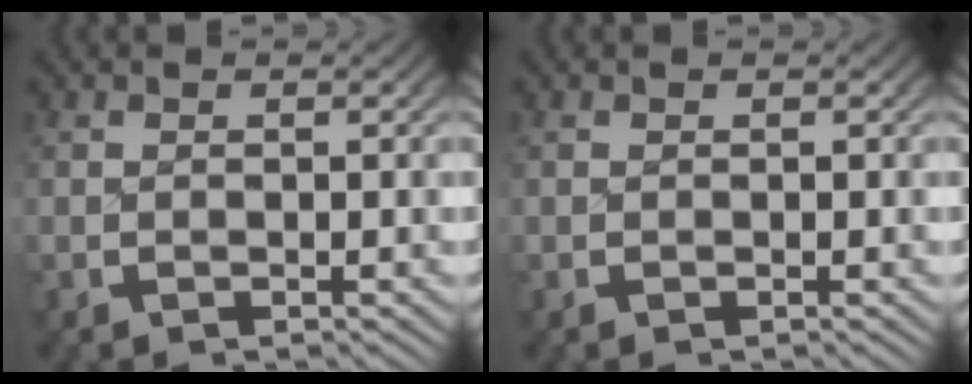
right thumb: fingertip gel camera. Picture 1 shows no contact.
{"total": 0.0}